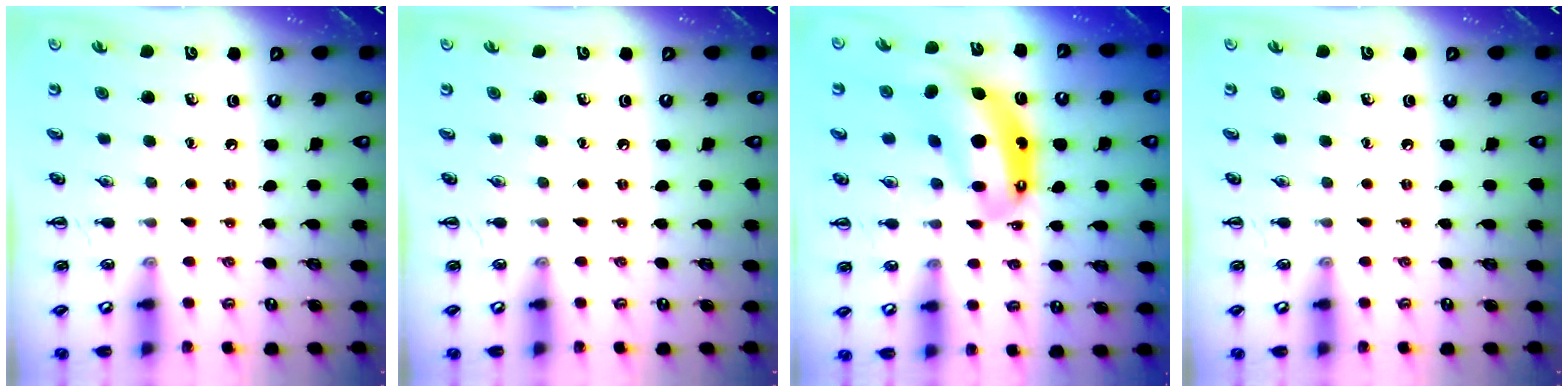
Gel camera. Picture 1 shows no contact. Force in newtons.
{"total": 0.0}
{"total": 12.8, "press": 12.4, "slide": 3.2}
{"total": 0.0}